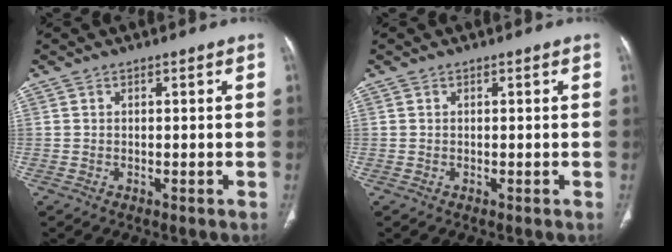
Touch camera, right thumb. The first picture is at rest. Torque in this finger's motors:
{"motor_torque": [1.14, 0.90, -0.26, 0.12, 0.10]}